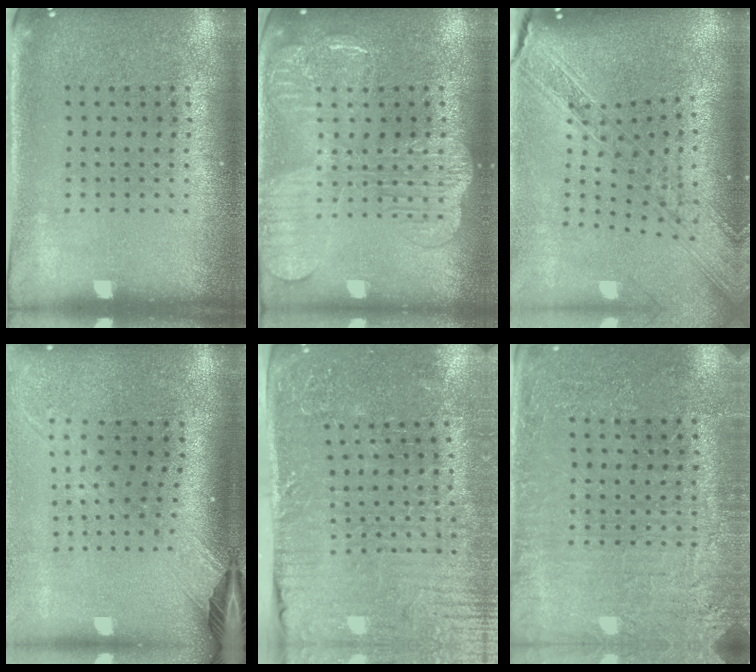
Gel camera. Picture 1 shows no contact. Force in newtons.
{"total": 2.6, "press": 2.6, "slide": 0.3}
{"total": 2.3, "press": 1.9, "slide": 1.3}
{"total": 2.5, "press": 1.9, "slide": 1.7}
{"total": 4.4, "press": 4.3, "slide": 1.0}
{"total": 2.9, "press": 2.9, "slide": 0.4}